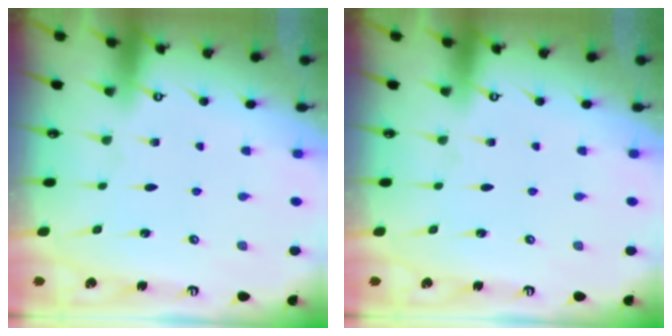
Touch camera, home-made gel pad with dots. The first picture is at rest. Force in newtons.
{"total": 0.0}